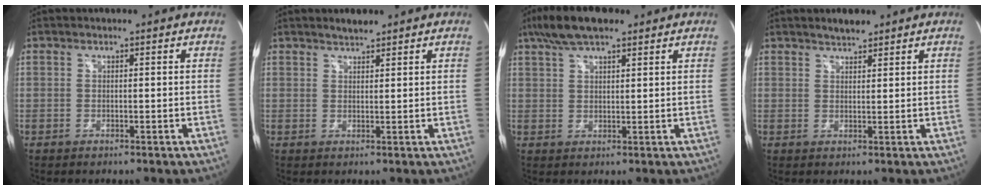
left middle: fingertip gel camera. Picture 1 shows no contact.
{"total": 2.0, "force": [1.9, 0.3, 0.6], "torque": [-0.021, 0.003, 0.035]}
{"total": 8.0, "force": [5.7, 2.3, 5.0], "torque": [-0.104, 0.022, 0.103]}
{"total": 2.6, "force": [2.3, 0.6, 1.0], "torque": [-0.026, 0.004, 0.040]}